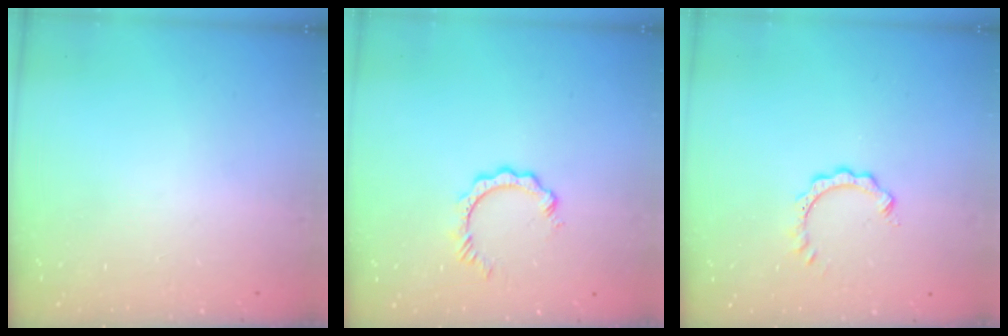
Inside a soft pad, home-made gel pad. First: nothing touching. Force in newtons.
{"total": 2.9, "press": 2.9, "slide": 0.4}
{"total": 3.9, "press": 3.9, "slide": 0.1}